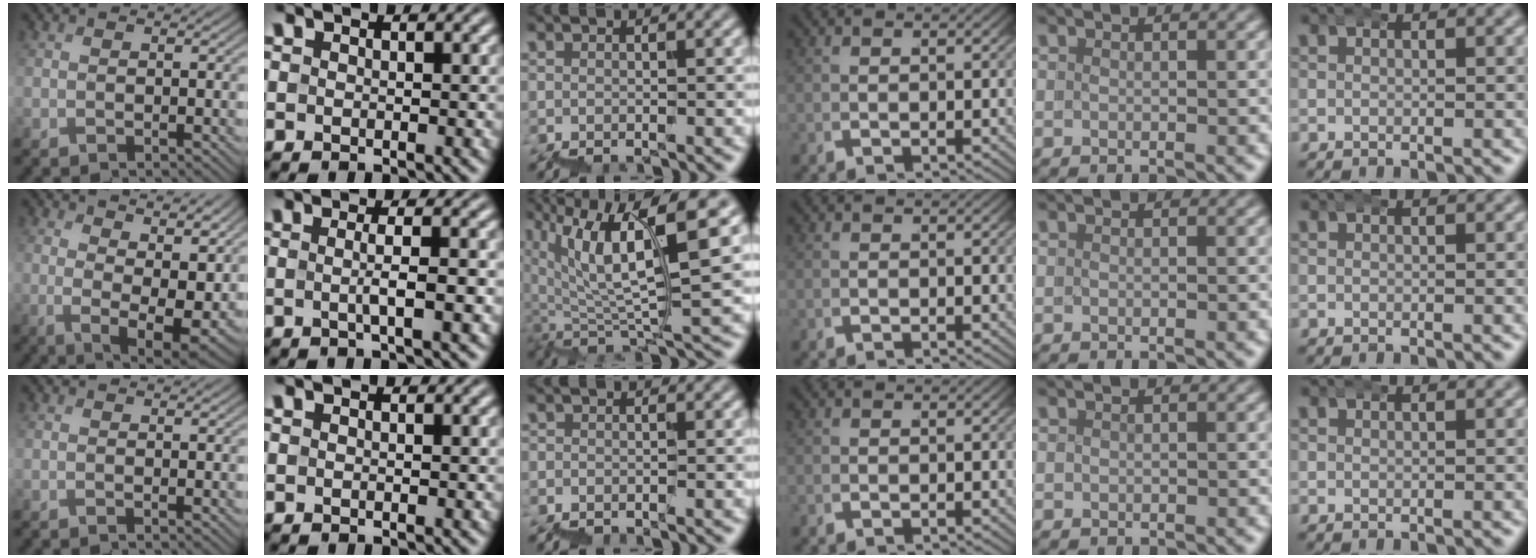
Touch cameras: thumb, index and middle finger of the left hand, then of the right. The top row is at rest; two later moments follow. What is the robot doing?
{"motion": "wrap", "object": "bubble wrap"}